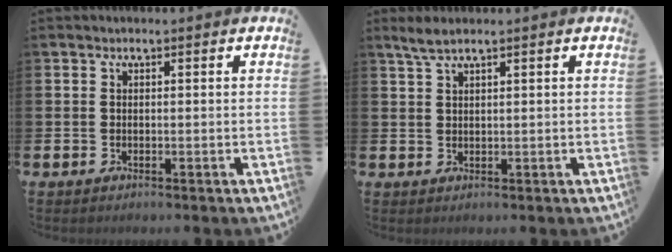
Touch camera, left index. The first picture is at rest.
{"total": 2.5, "force": [1.9, 0.4, 1.6], "torque": [-0.042, 0.007, 0.035]}